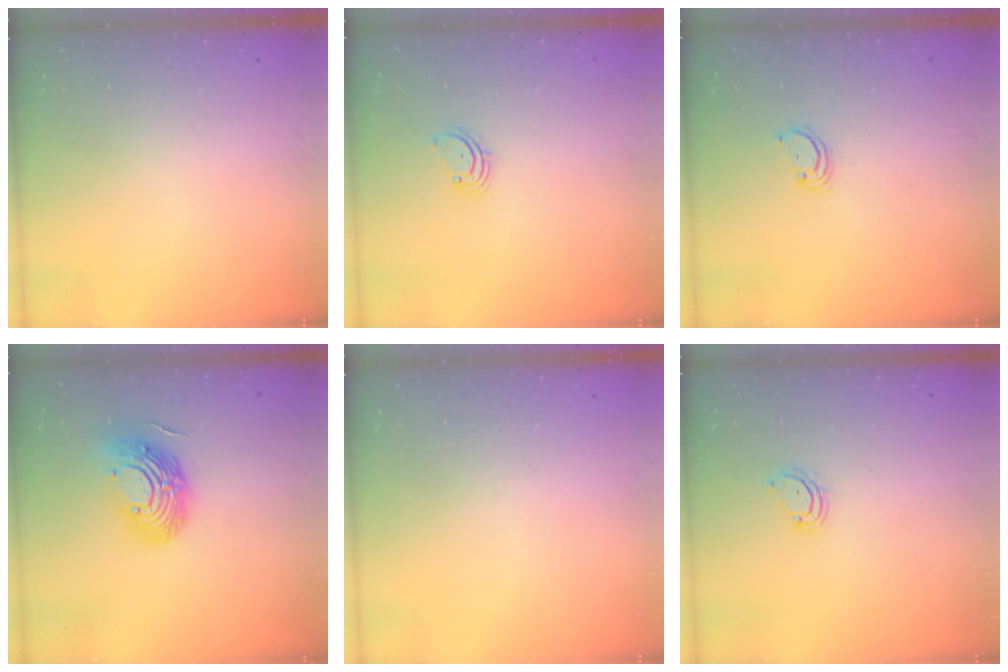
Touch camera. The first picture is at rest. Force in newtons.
{"total": 2.1, "press": 2.1, "slide": 0.3}
{"total": 1.7, "press": 1.7, "slide": 0.1}
{"total": 14.7, "press": 14.6, "slide": 1.2}
{"total": 0.0}
{"total": 4.2, "press": 4.1, "slide": 0.5}